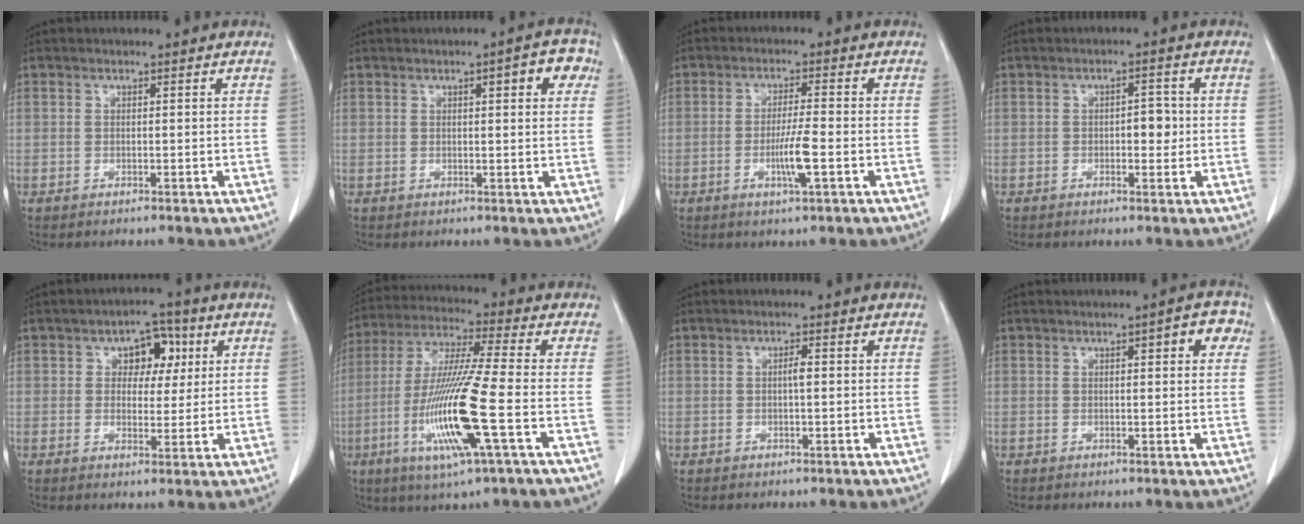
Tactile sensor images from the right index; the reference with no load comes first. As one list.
[{"total": 4.6, "force": [1.8, 1.1, 4.1], "torque": [-0.050, 0.011, 0.019]}, {"total": 5.1, "force": [-1.4, -0.1, 4.9], "torque": [-0.086, -0.007, -0.025]}, {"total": 3.1, "force": [0.0, 1.5, 2.7], "torque": [-0.027, 0.007, 0.003]}, {"total": 6.1, "force": [2.1, 3.9, 4.3], "torque": [-0.052, 0.018, 0.030]}, {"total": 15.2, "force": [-4.3, -0.1, 14.5], "torque": [-0.298, -0.018, -0.084]}, {"total": 1.2, "force": [0.0, 0.1, 1.2], "torque": [-0.021, 0.003, 0.000]}, {"total": 3.9, "force": [1.5, 1.0, 3.4], "torque": [-0.040, 0.010, 0.015]}]